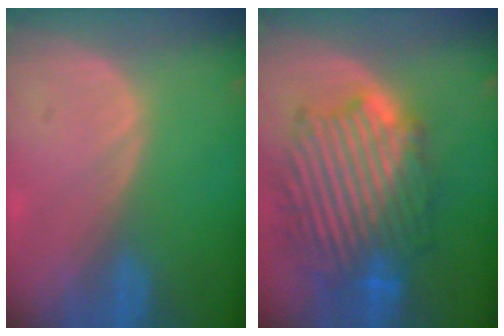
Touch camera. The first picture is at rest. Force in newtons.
{"total": 13.2, "press": 13.2, "slide": 1.0}